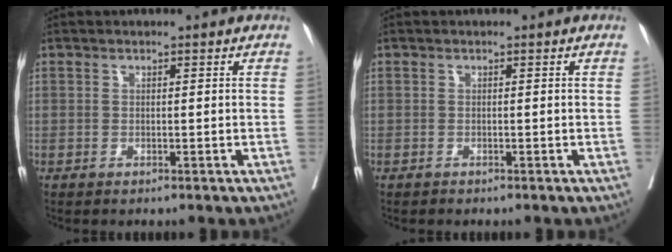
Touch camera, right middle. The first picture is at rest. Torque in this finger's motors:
{"motor_torque": [-0.08, -0.14, 0.03, -0.01]}